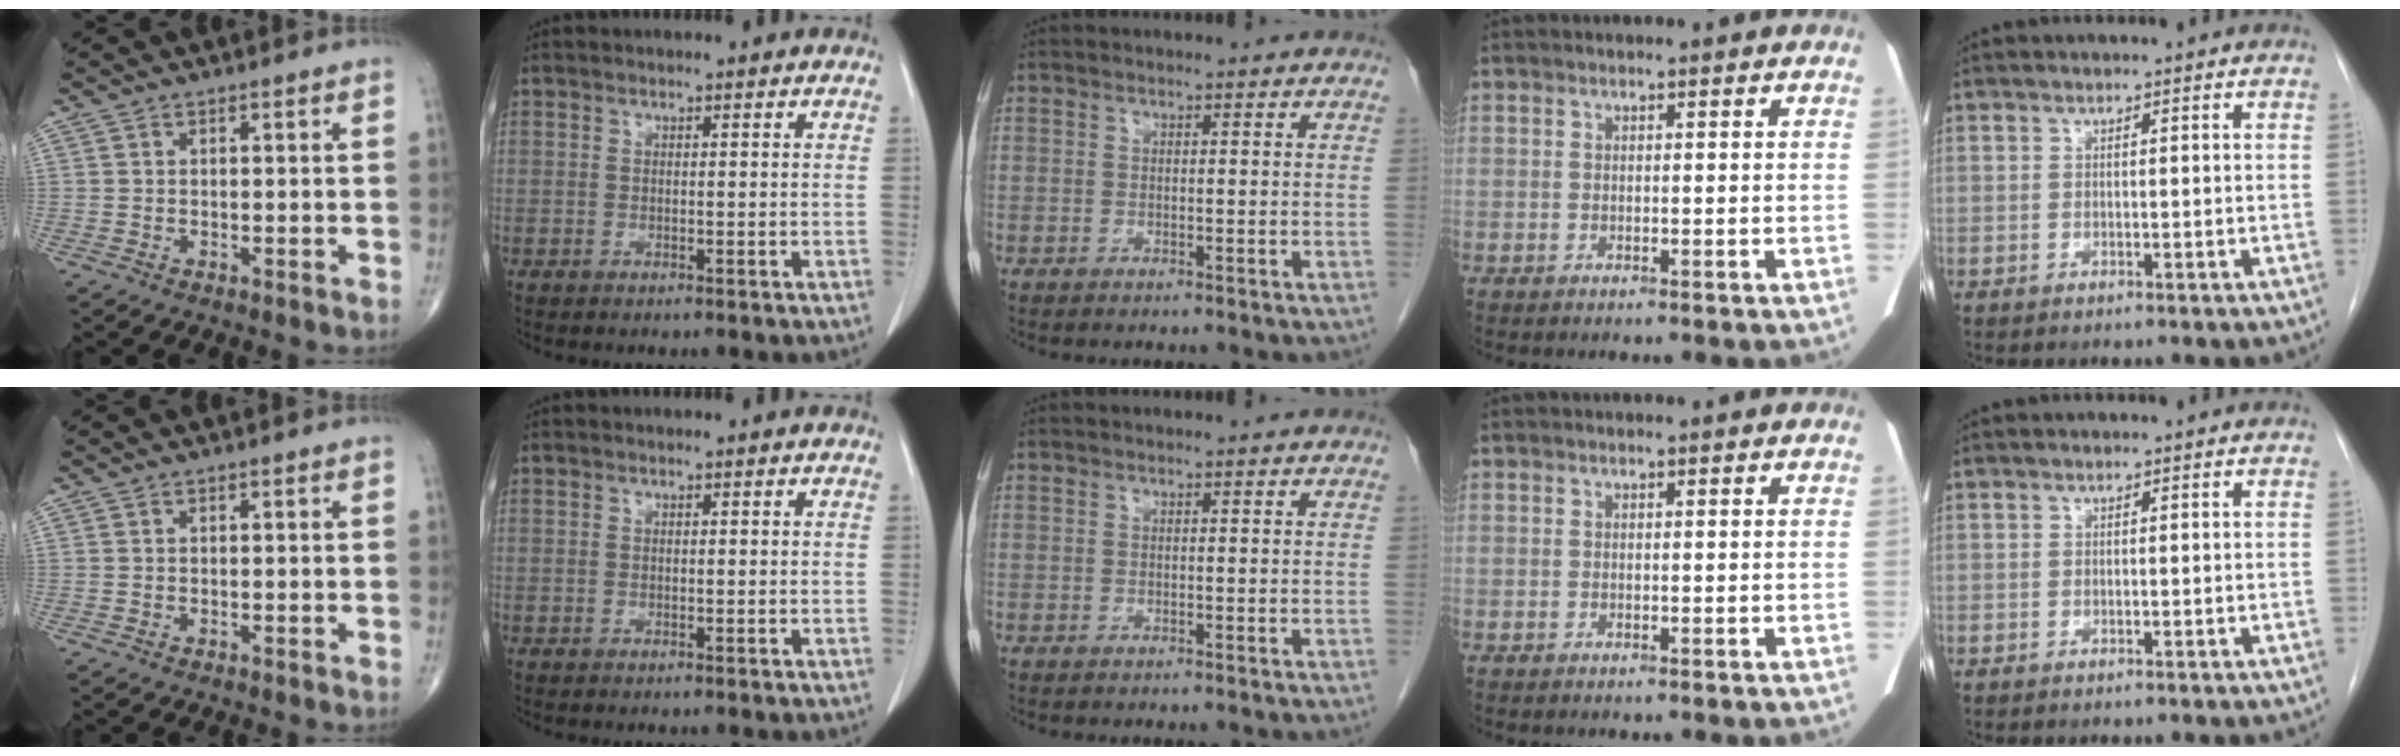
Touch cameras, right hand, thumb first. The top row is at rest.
{}